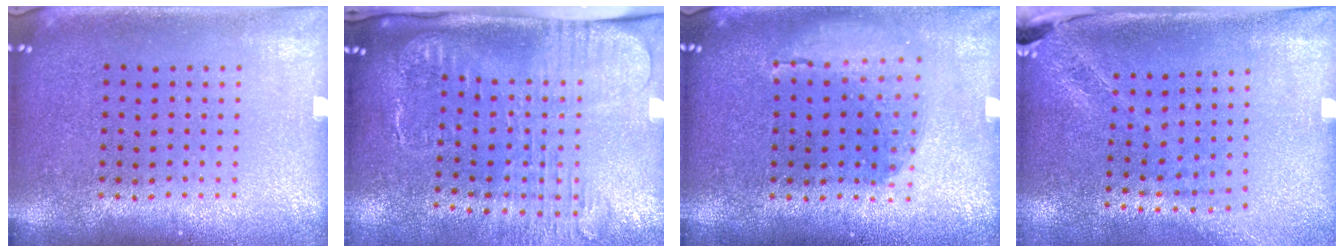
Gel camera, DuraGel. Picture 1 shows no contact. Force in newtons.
{"total": 2.6, "press": 2.0, "slide": 1.7}
{"total": 1.2, "press": 1.2, "slide": 0.3}
{"total": 1.8, "press": 1.5, "slide": 1.1}